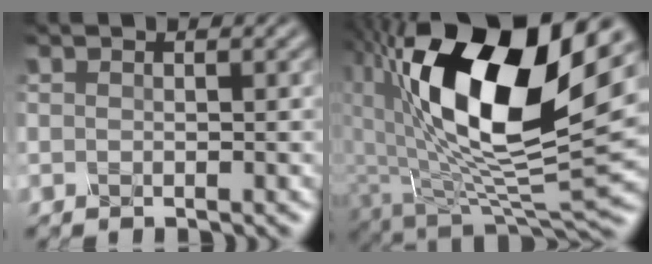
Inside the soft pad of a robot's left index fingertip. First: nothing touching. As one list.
[{"total": 17.1, "force": [5.0, 7.7, 14.4], "torque": [-0.270, -0.003, 0.087]}]